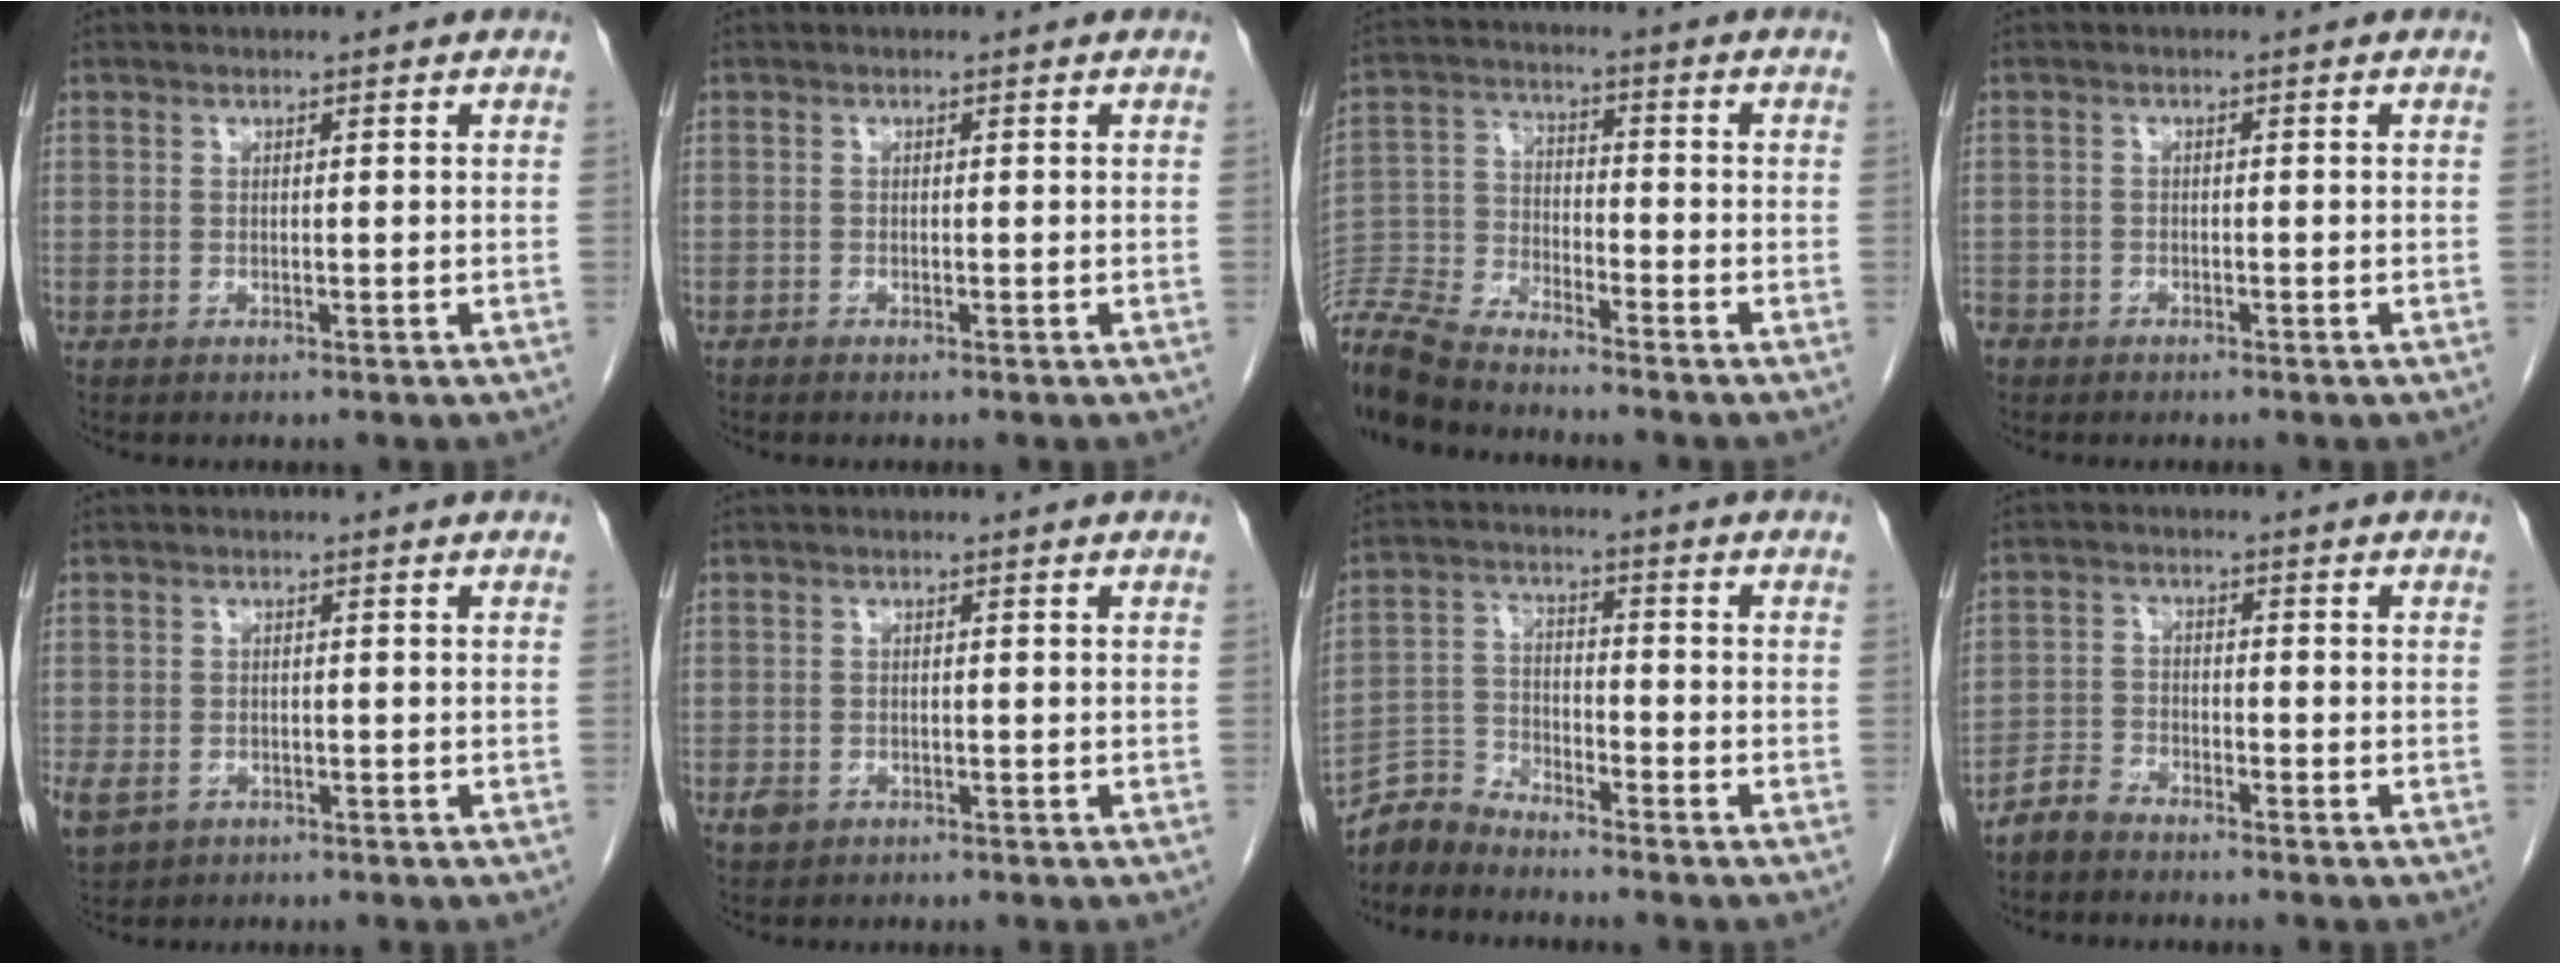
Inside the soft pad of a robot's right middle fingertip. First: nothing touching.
{"total": 0.0}
{"total": 11.8, "force": [-11.3, 1.1, 3.5], "torque": [-0.072, -0.010, -0.219]}
{"total": 3.7, "force": [-2.6, 2.5, 0.8], "torque": [-0.023, 0.001, -0.052]}
{"total": 6.8, "force": [-3.1, 5.1, 3.1], "torque": [-0.086, -0.008, -0.044]}
{"total": 1.7, "force": [-0.8, 1.3, 0.7], "torque": [-0.017, 0.002, -0.008]}
{"total": 5.4, "force": [-5.3, 0.8, -0.5], "torque": [0.011, 0.005, -0.105]}
{"total": 3.2, "force": [-3.0, 1.0, 0.4], "torque": [-0.008, -0.001, -0.060]}